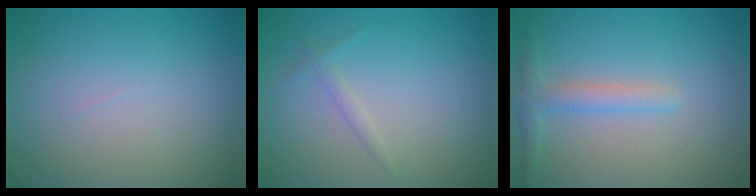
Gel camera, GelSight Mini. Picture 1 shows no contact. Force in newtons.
{"total": 0.8, "press": 0.8, "slide": 0.0}
{"total": 2.1, "press": 2.1, "slide": 0.1}